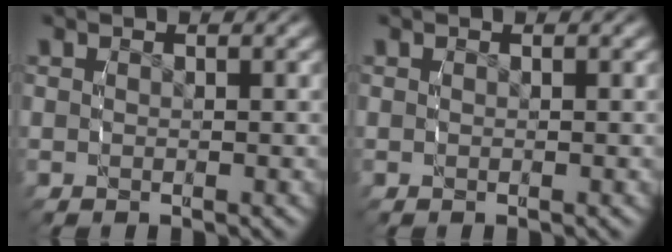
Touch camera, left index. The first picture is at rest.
{"total": 0.0}